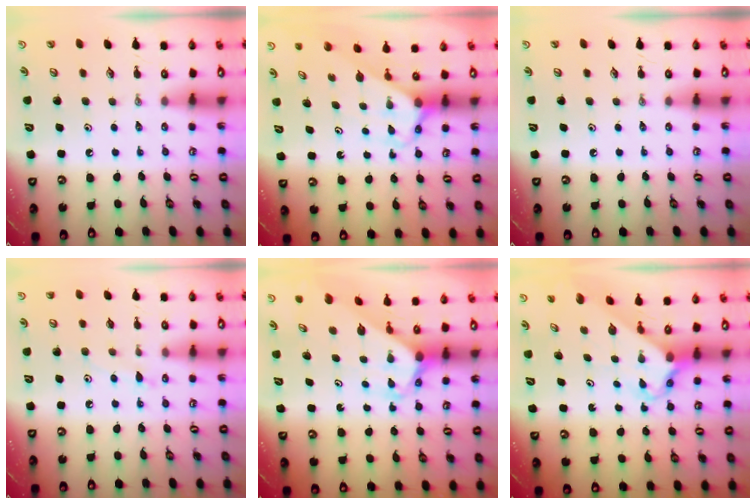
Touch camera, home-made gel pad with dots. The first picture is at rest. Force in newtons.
{"total": 2.9, "press": 2.9, "slide": 0.2}
{"total": 0.0}
{"total": 6.7, "press": 6.6, "slide": 0.7}
{"total": 2.4, "press": 2.4, "slide": 0.2}
{"total": 2.7, "press": 2.7, "slide": 0.2}